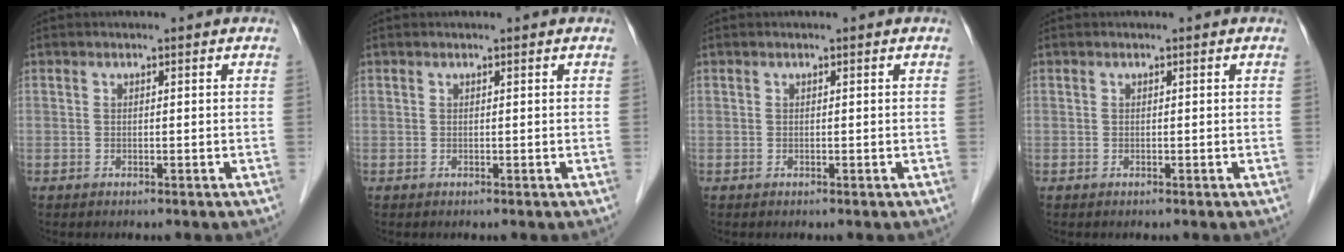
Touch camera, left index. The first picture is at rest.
{"total": 0.0}
{"total": 0.0}
{"total": 0.0}